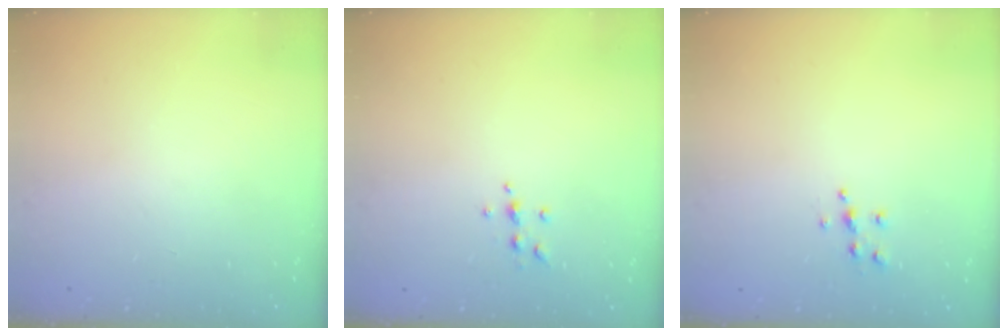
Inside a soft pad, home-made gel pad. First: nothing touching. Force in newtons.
{"total": 5.7, "press": 5.7, "slide": 0.5}
{"total": 5.5, "press": 5.5, "slide": 0.5}